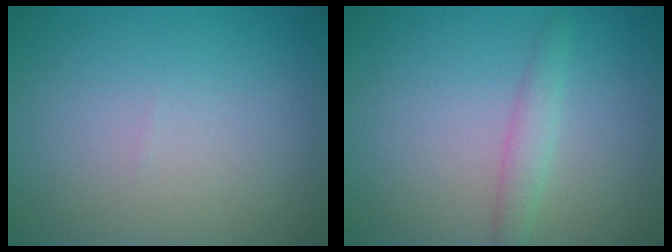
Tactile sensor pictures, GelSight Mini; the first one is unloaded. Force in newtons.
{"total": 1.7, "press": 1.7, "slide": 0.1}